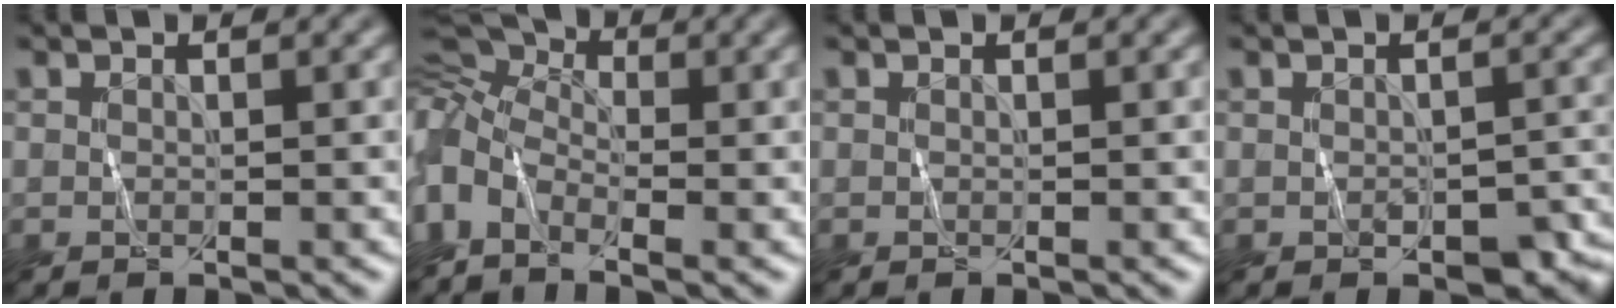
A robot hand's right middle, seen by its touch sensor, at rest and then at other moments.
{"total": 7.5, "force": [-0.6, 4.5, 6.0], "torque": [-0.144, 0.013, -0.022]}
{"total": 0.0}
{"total": 2.9, "force": [-1.1, 1.9, 1.9], "torque": [-0.024, -0.008, -0.009]}